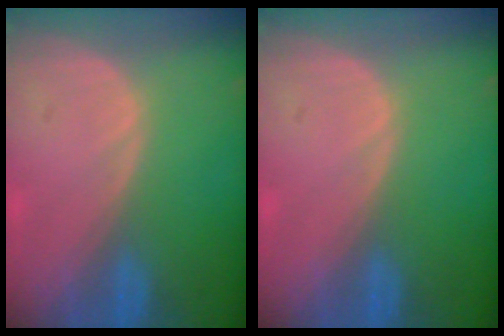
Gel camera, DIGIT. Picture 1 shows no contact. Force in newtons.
{"total": 0.0}